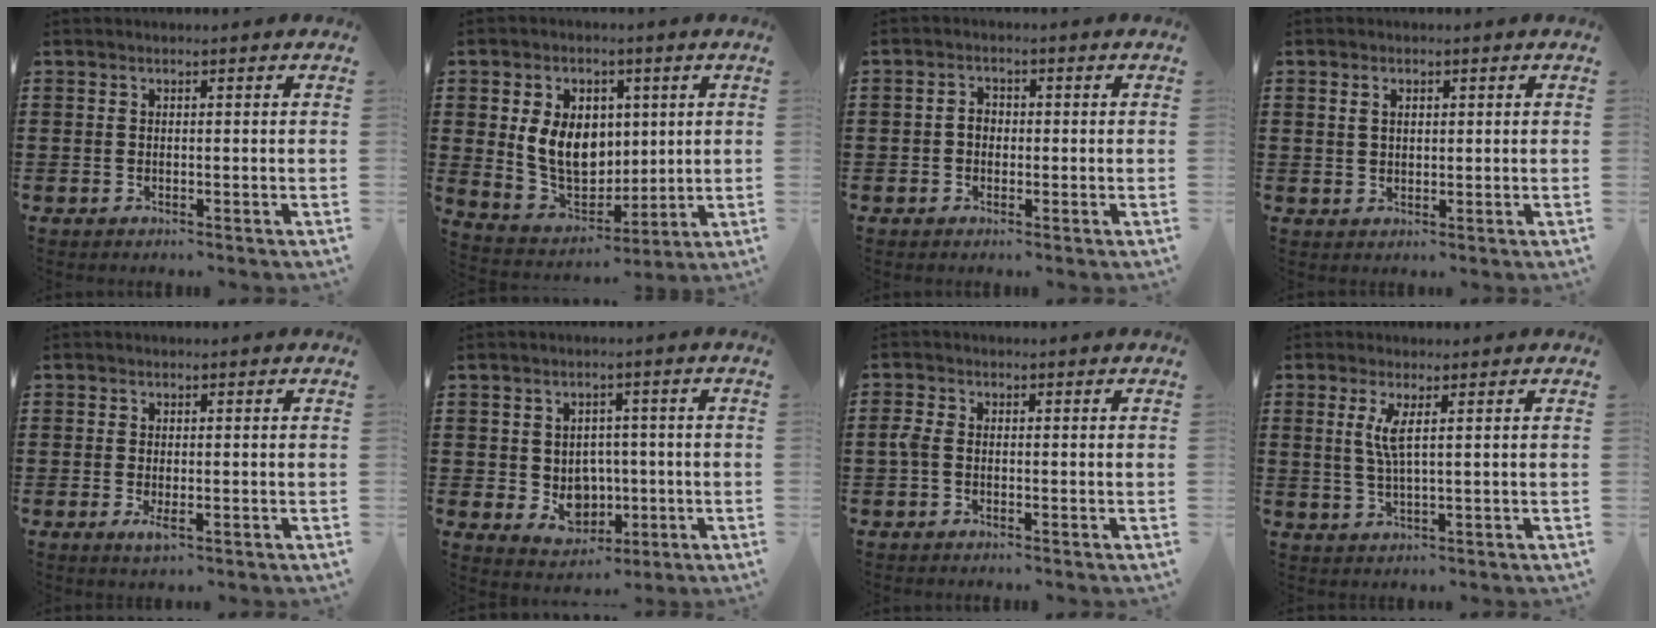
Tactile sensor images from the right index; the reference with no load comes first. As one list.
[{"total": 9.7, "force": [1.5, 7.5, 5.9], "torque": [-0.139, 0.010, 0.026]}, {"total": 2.1, "force": [-0.4, 1.6, 1.3], "torque": [-0.026, 0.006, -0.009]}, {"total": 1.7, "force": [0.7, 1.1, 1.1], "torque": [-0.026, 0.004, 0.012]}, {"total": 1.8, "force": [-0.3, 0.5, 1.8], "torque": [-0.040, -0.007, -0.006]}, {"total": 5.2, "force": [-0.9, 4.0, 3.1], "torque": [-0.049, -0.001, -0.017]}, {"total": 2.0, "force": [-0.6, 1.1, 1.5], "torque": [-0.045, -0.004, -0.016]}, {"total": 3.6, "force": [1.1, 0.3, 3.5], "torque": [-0.073, -0.002, 0.017]}]